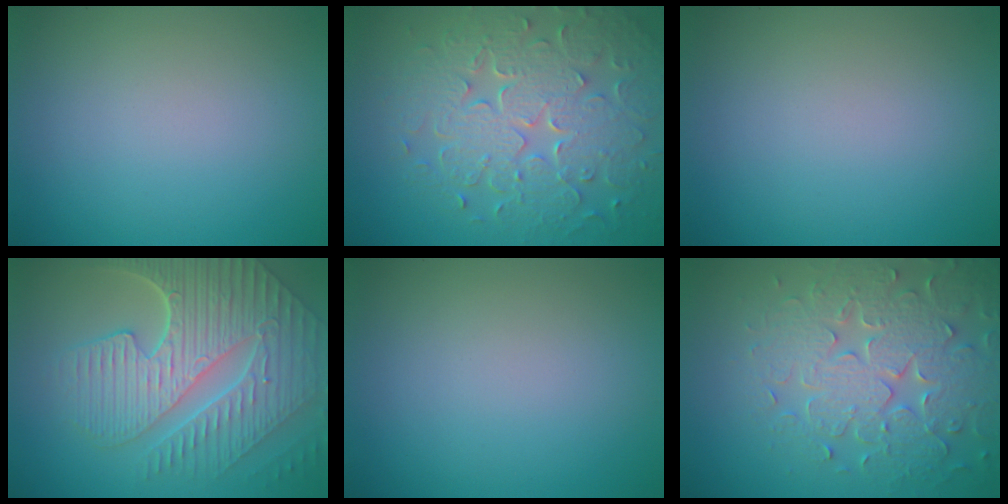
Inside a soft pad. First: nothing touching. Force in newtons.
{"total": 8.1, "press": 5.7, "slide": 5.7}
{"total": 0.0}
{"total": 9.8, "press": 6.5, "slide": 7.3}
{"total": 0.0}
{"total": 7.1, "press": 5.8, "slide": 4.1}